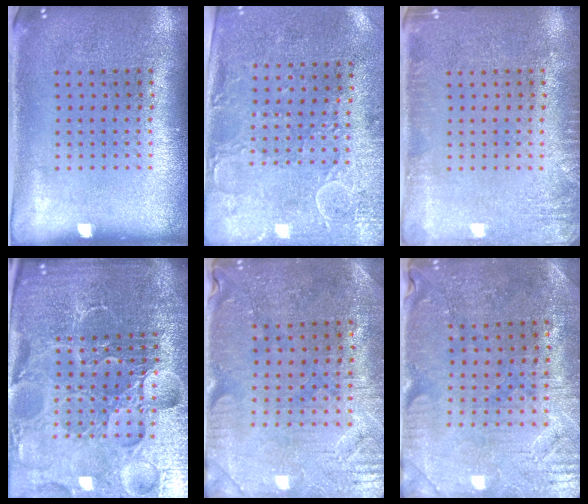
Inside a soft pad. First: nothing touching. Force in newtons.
{"total": 3.0, "press": 2.4, "slide": 1.8}
{"total": 2.0, "press": 1.9, "slide": 0.2}
{"total": 6.6, "press": 5.9, "slide": 3.1}
{"total": 0.8, "press": 0.6, "slide": 0.5}
{"total": 0.8, "press": 0.6, "slide": 0.5}